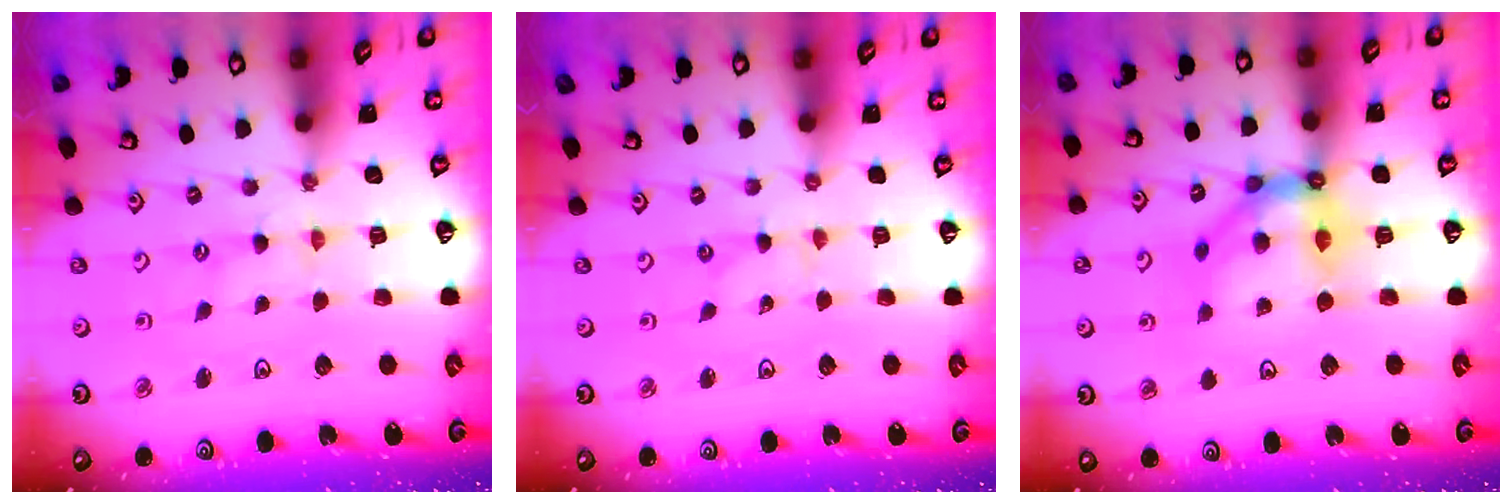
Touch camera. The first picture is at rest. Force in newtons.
{"total": 0.0}
{"total": 10.4, "press": 10.3, "slide": 1.1}